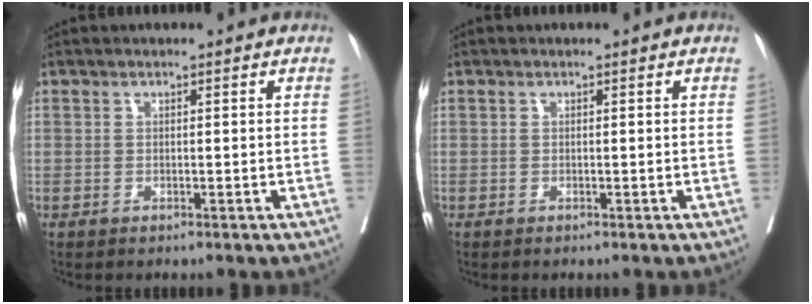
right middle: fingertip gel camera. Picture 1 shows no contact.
{"total": 0.0}